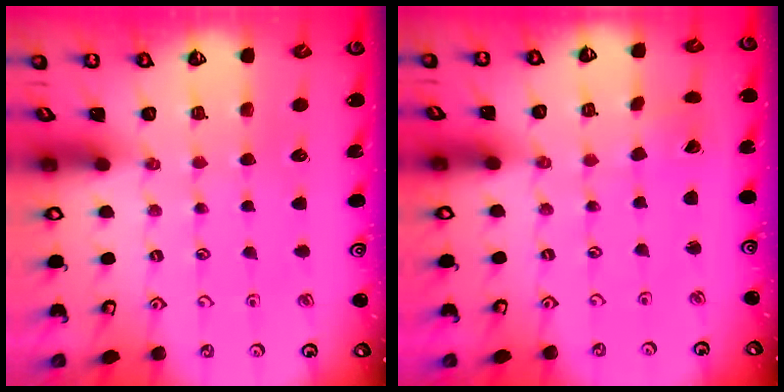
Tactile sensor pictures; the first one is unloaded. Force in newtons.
{"total": 0.0}